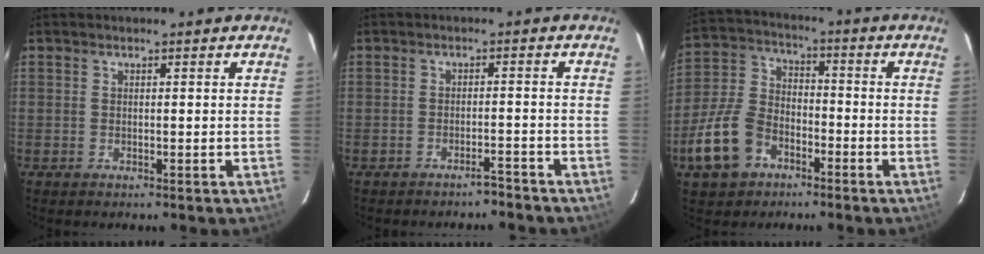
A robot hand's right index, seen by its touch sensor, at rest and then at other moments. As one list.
[{"total": 2.8, "force": [-2.7, 0.3, 0.6], "torque": [-0.018, 0.004, -0.032]}, {"total": 12.3, "force": [-6.4, 8.2, 6.5], "torque": [-0.158, 0.019, -0.119]}]